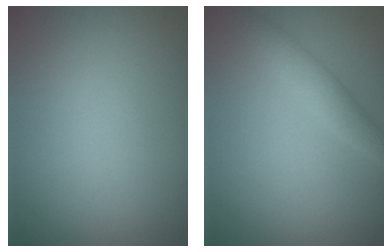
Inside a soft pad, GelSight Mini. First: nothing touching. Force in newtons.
{"total": 2.2, "press": 2.2, "slide": 0.1}